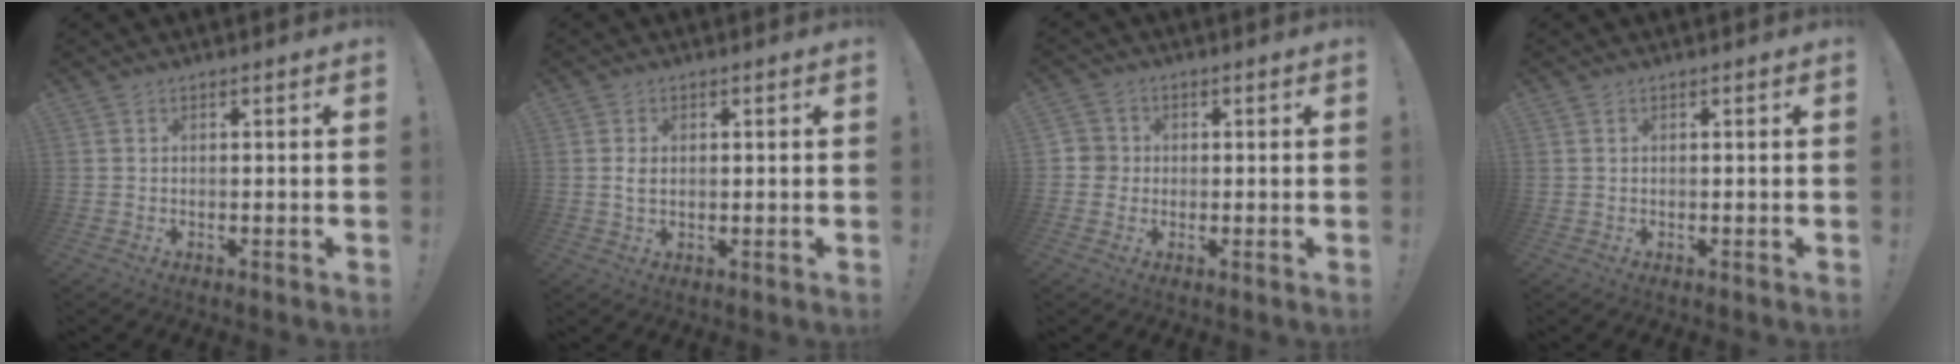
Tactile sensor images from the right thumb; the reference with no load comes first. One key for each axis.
{"total": 2.2, "fx": 0.4, "fy": 1.4, "fz": 1.7, "tx": -0.018, "ty": -0.002, "tz": 0.004}
{"total": 3.9, "fx": -0.4, "fy": 3.8, "fz": 0.8, "tx": -0.004, "ty": 0.006, "tz": -0.009}
{"total": 0.0}